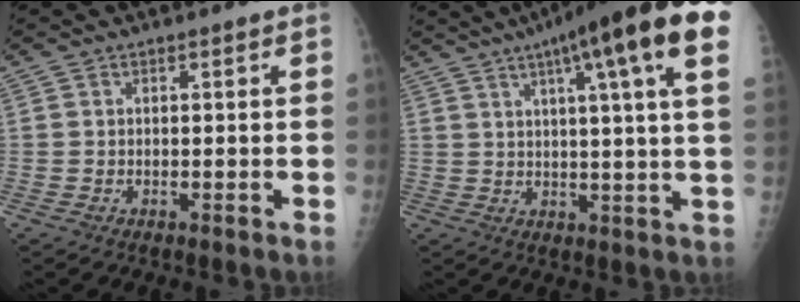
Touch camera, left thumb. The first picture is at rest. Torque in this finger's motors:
{"motor_torque": [0.46, 0.53, 1.54, -1.23, 0.18]}